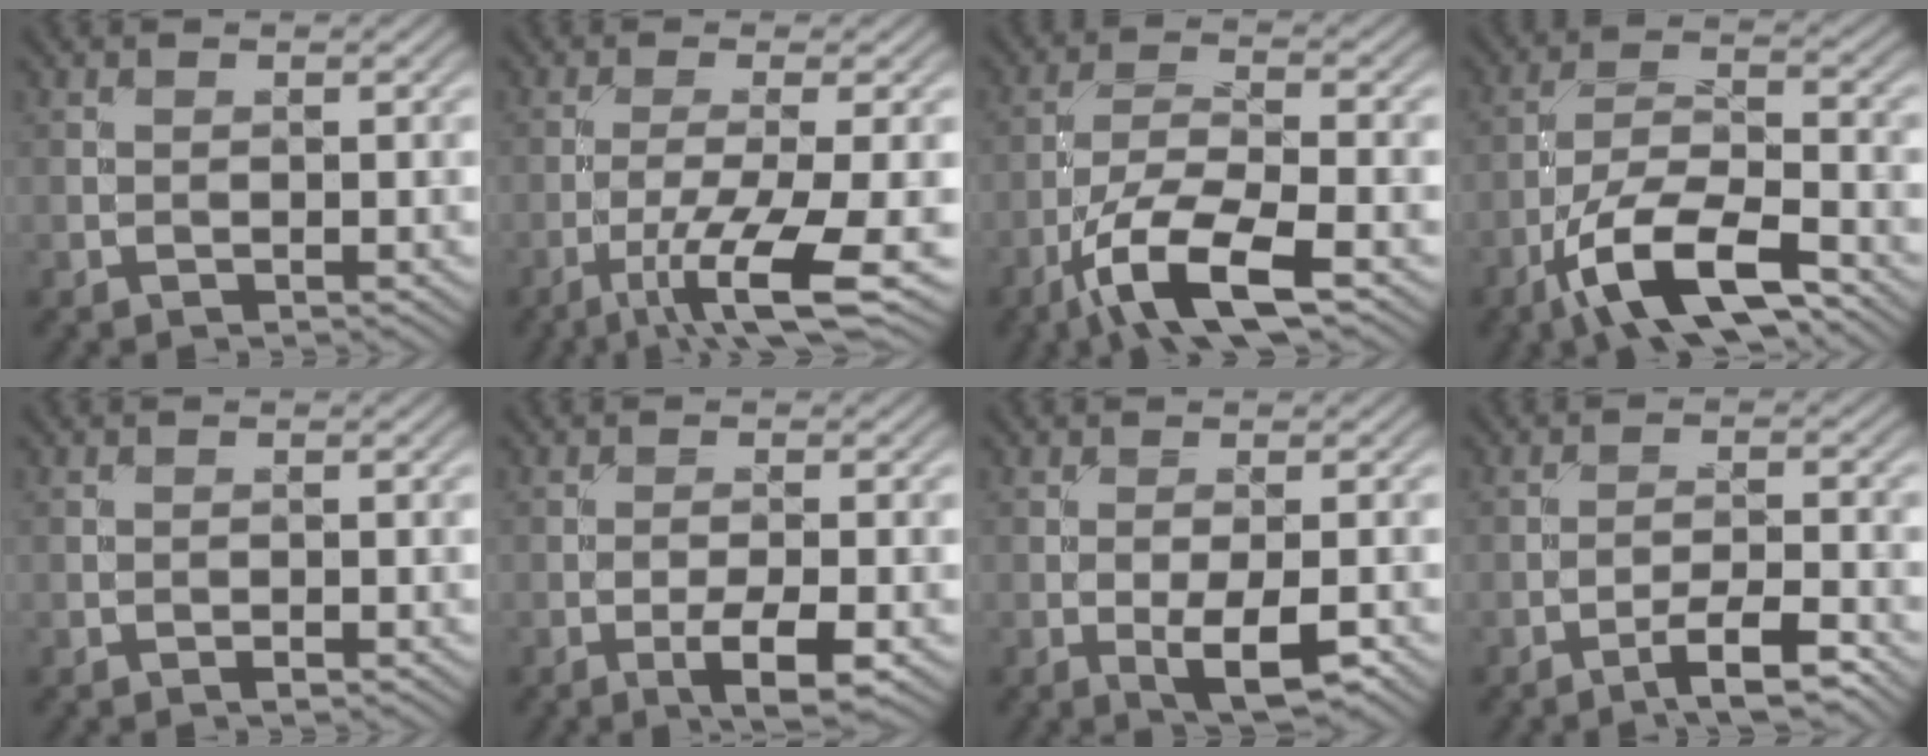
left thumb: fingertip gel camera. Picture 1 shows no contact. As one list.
[{"total": 8.5, "force": [-4.0, 1.3, 7.4], "torque": [-0.126, 0.000, -0.073]}, {"total": 9.7, "force": [-5.3, 2.7, 7.7], "torque": [-0.145, -0.002, -0.108]}, {"total": 11.4, "force": [-6.8, 3.8, 8.3], "torque": [-0.155, 0.001, -0.137]}, {"total": 0.6, "force": [-0.4, 0.2, 0.4], "torque": [-0.006, 0.001, -0.008]}, {"total": 4.5, "force": [-2.1, 0.9, 3.8], "torque": [-0.067, 0.003, -0.033]}, {"total": 4.5, "force": [-1.5, 1.4, 4.0], "torque": [-0.071, -0.001, -0.025]}, {"total": 5.4, "force": [-3.8, 0.8, 3.8], "torque": [-0.061, 0.009, -0.065]}]